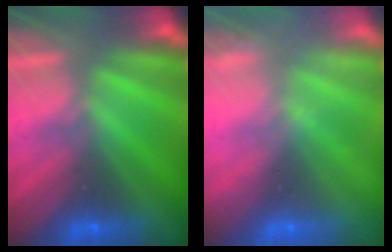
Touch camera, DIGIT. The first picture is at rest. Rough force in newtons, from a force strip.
{"total": 2.3}